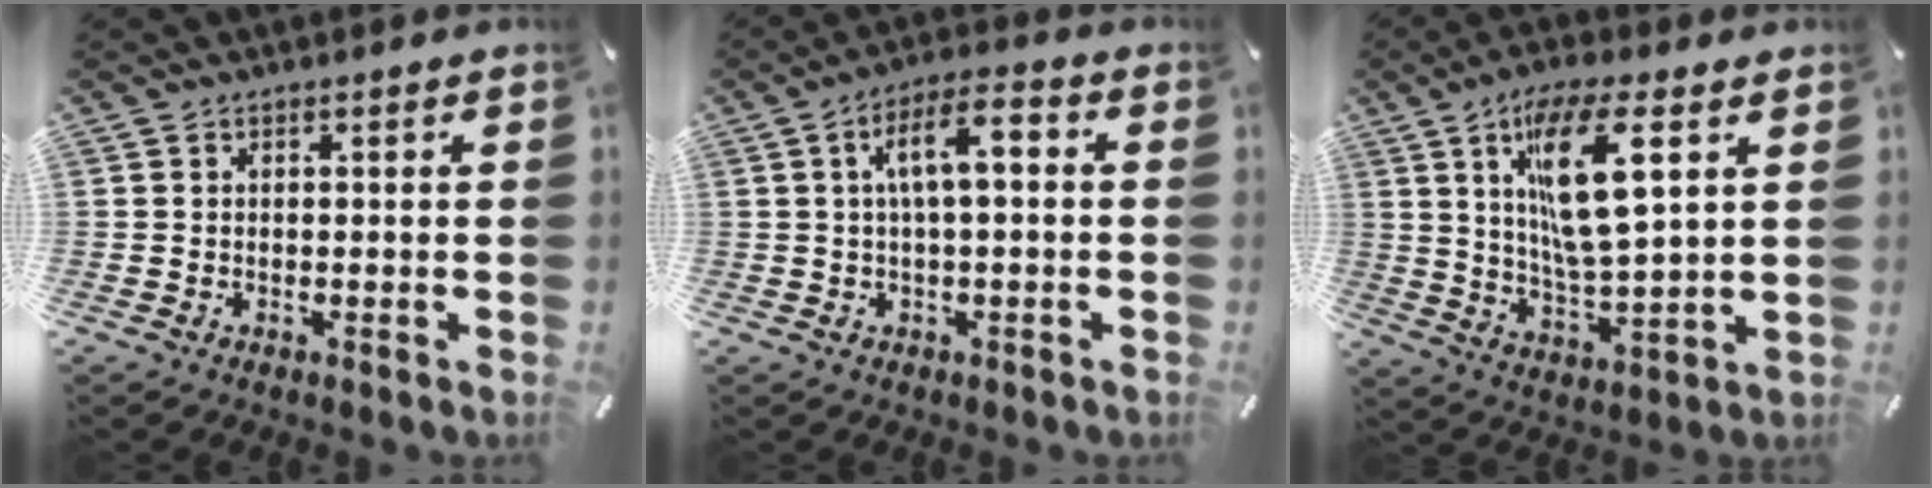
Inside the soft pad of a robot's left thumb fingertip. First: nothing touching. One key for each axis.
{"total": 8.4, "fx": 1.1, "fy": 3.1, "fz": 7.8, "tx": -0.131, "ty": 0.011, "tz": 0.014}
{"total": 15.8, "fx": 6.3, "fy": 4.9, "fz": 13.6, "tx": -0.266, "ty": -0.012, "tz": 0.099}